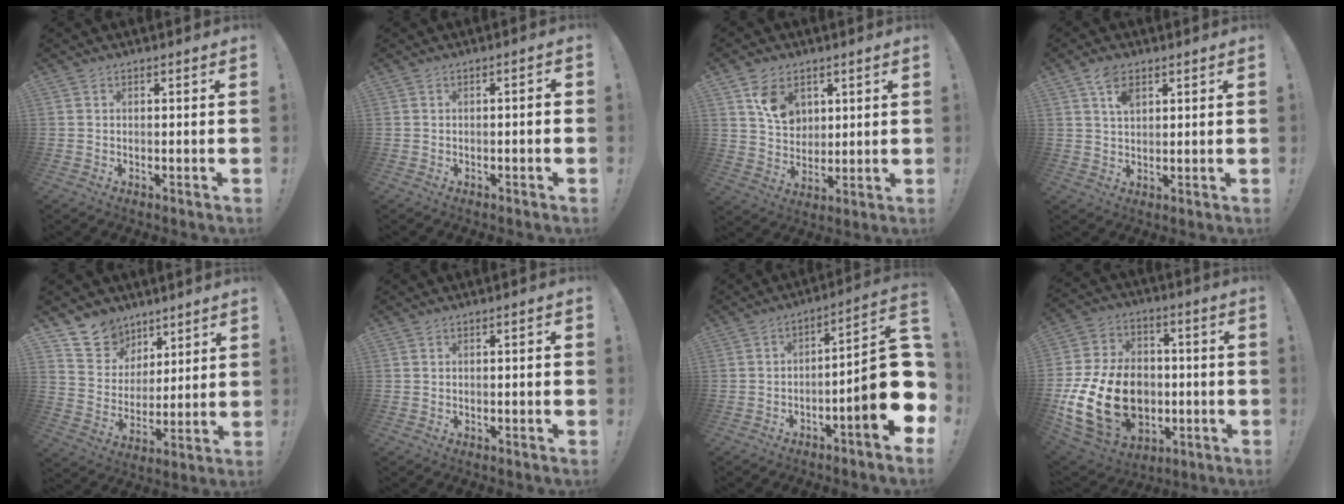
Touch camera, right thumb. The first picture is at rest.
{"total": 1.5, "force": [-0.6, -0.1, 1.4], "torque": [-0.024, 0.001, -0.010]}
{"total": 9.8, "force": [4.8, 7.3, 4.3], "torque": [-0.059, -0.020, 0.094]}
{"total": 5.8, "force": [3.1, 3.2, 3.8], "torque": [-0.064, -0.007, 0.056]}
{"total": 12.0, "force": [8.5, 8.2, 2.2], "torque": [-0.038, -0.062, 0.167]}
{"total": 1.0, "force": [-0.6, -0.2, 0.8], "torque": [-0.014, 0.000, -0.011]}
{"total": 16.0, "force": [-3.3, 2.7, 15.5], "torque": [-0.203, 0.009, -0.051]}
{"total": 22.7, "force": [-5.1, 16.2, 15.0], "torque": [-0.291, 0.034, -0.063]}